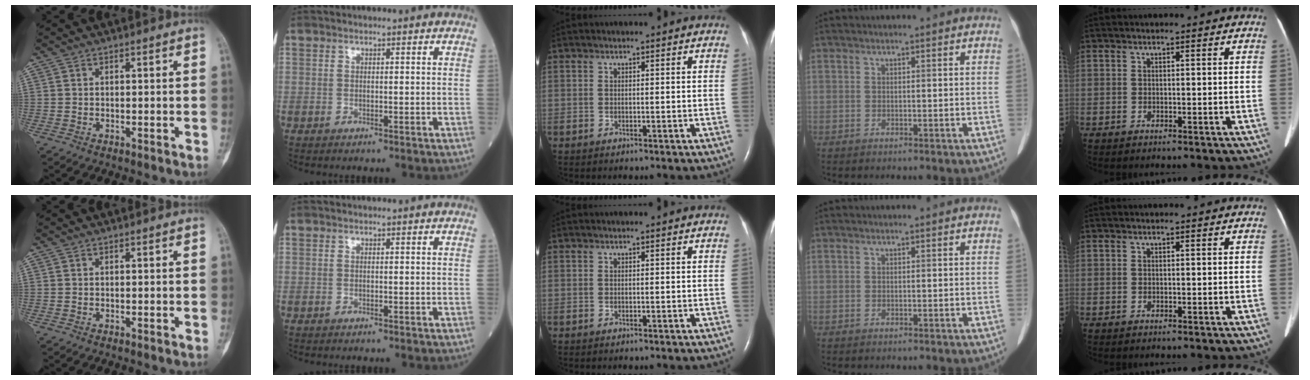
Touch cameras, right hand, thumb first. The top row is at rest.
{}